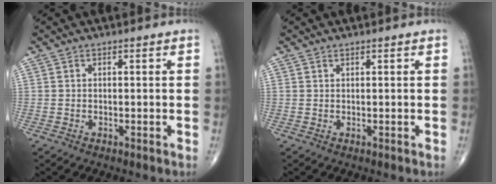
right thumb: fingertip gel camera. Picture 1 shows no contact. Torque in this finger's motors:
{"motor_torque": [-0.03, -0.17, -0.17, -0.08, -0.02]}